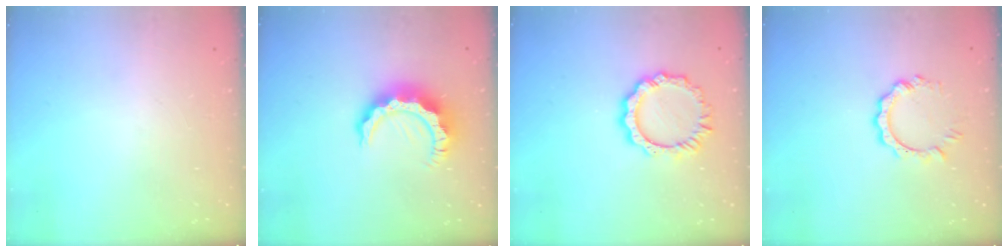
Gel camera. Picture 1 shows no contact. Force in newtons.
{"total": 9.8, "press": 9.8, "slide": 1.0}
{"total": 9.4, "press": 9.3, "slide": 0.9}
{"total": 5.3, "press": 5.2, "slide": 0.4}